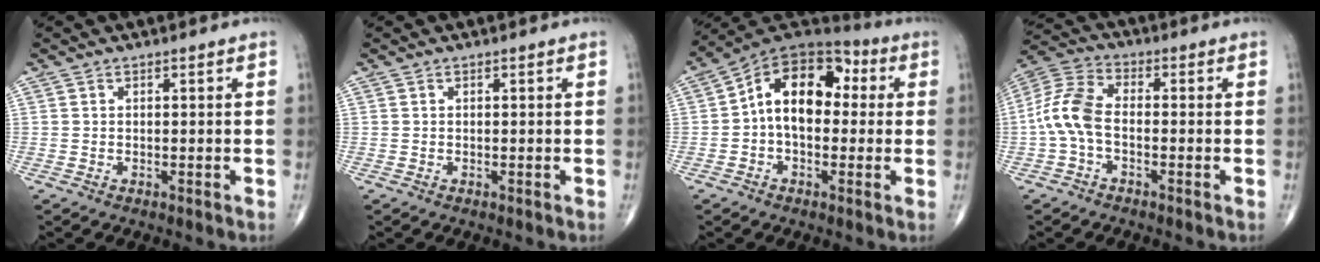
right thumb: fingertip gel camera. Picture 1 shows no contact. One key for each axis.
{"total": 0.0}
{"total": 14.0, "fx": 0.8, "fy": 9.0, "fz": 10.7, "tx": -0.135, "ty": 0.045, "tz": -0.002}
{"total": 8.9, "fx": -1.6, "fy": 4.9, "fz": 7.3, "tx": -0.158, "ty": 0.028, "tz": -0.043}